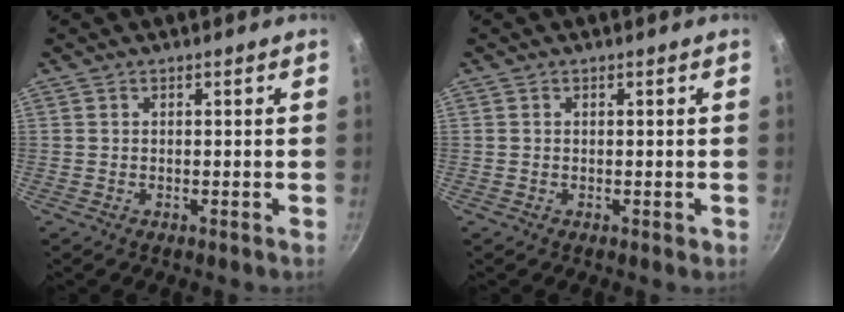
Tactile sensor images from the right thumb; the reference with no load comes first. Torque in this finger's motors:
{"motor_torque": [-0.09, 0.15, -0.34, 0.14, 0.02]}